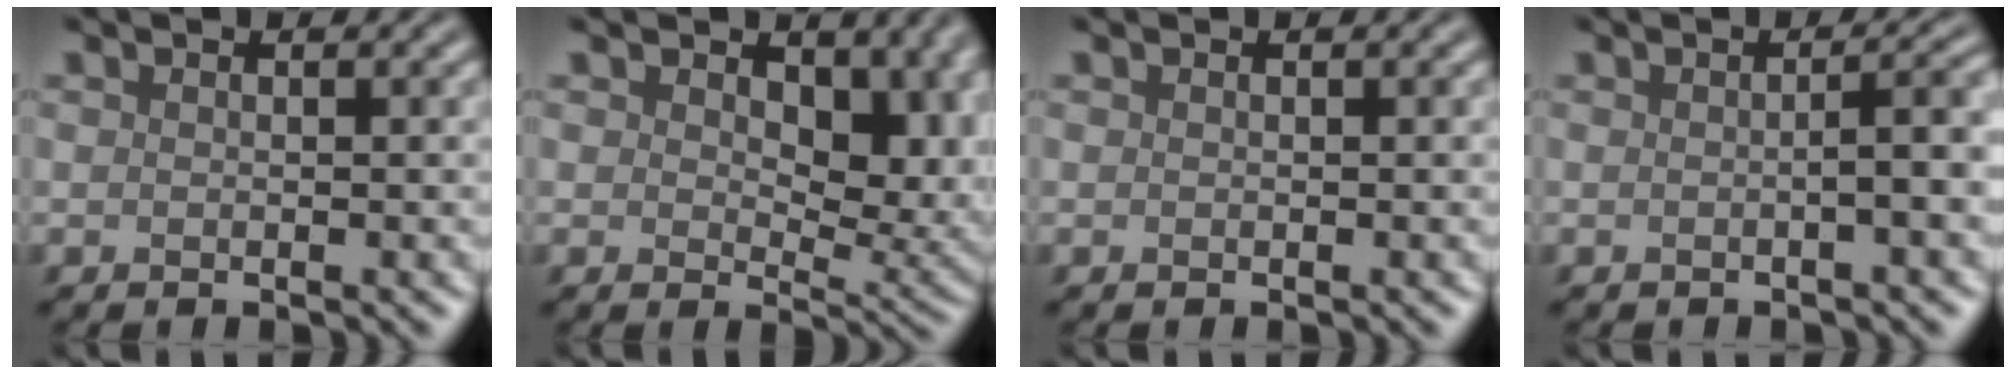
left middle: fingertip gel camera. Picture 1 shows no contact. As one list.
[{"total": 8.5, "force": [2.5, 5.1, 6.4], "torque": [-0.083, -0.017, 0.037]}, {"total": 0.0}, {"total": 3.1, "force": [-0.2, 0.8, 3.0], "torque": [-0.032, 0.010, -0.008]}]